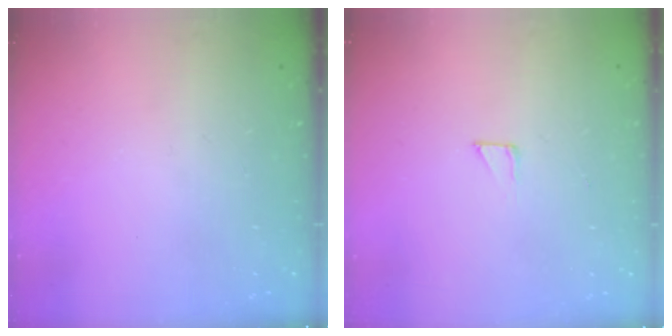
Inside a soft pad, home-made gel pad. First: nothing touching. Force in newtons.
{"total": 2.3, "press": 2.3, "slide": 0.2}